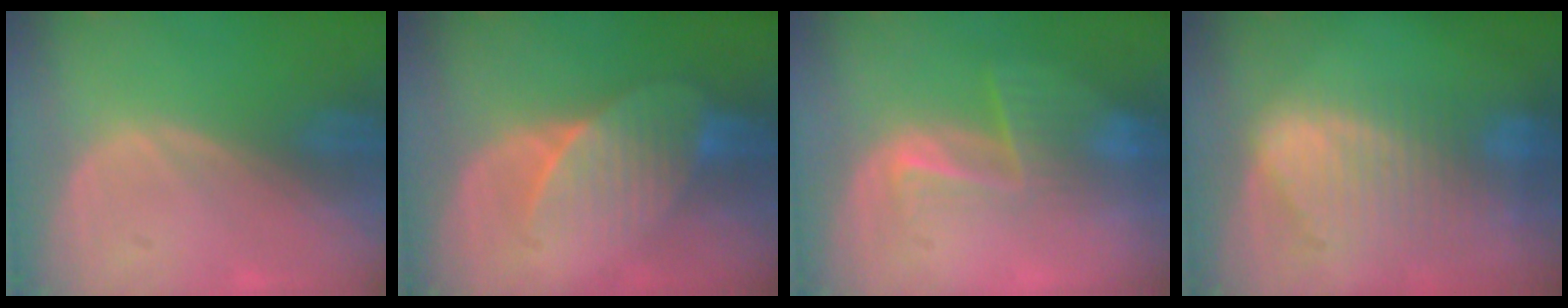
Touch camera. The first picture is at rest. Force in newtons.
{"total": 7.4, "press": 6.9, "slide": 2.5}
{"total": 6.6, "press": 5.5, "slide": 3.5}
{"total": 9.4, "press": 8.2, "slide": 4.7}